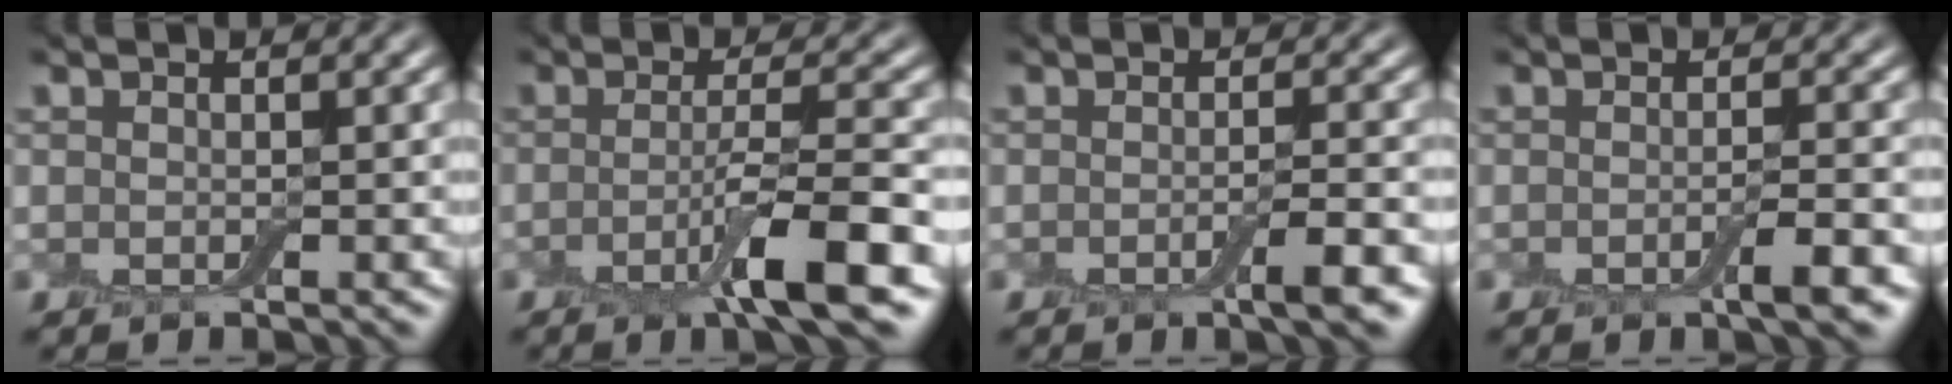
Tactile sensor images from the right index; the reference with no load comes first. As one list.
[{"total": 5.2, "force": [-2.2, 0.6, 4.7], "torque": [-0.073, -0.001, -0.045]}, {"total": 2.7, "force": [-1.2, 0.4, 2.3], "torque": [-0.036, -0.005, -0.022]}, {"total": 2.4, "force": [-1.1, 0.3, 2.1], "torque": [-0.032, -0.005, -0.019]}]